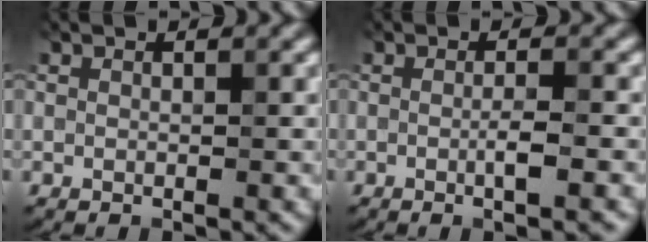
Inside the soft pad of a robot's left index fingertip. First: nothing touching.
{"total": 1.9, "force": [-0.5, 0.0, 1.9], "torque": [-0.036, 0.003, -0.010]}